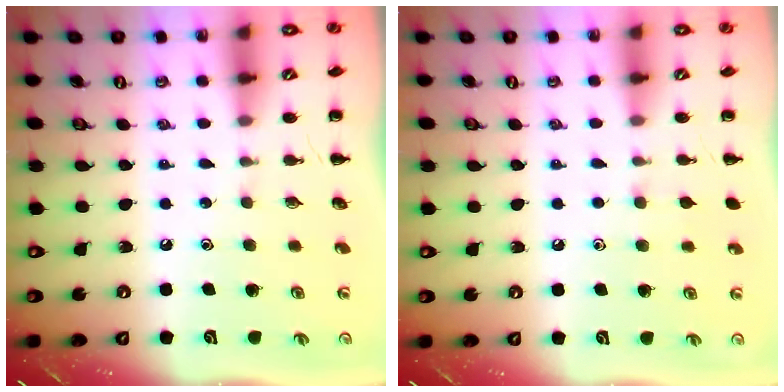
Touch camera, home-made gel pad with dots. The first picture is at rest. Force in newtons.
{"total": 4.9, "press": 4.5, "slide": 1.9}